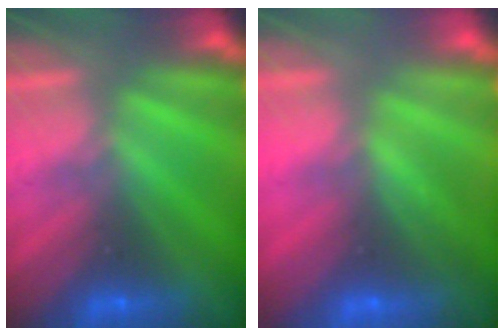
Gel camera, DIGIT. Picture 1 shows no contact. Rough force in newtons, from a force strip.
{"total": 3.0}